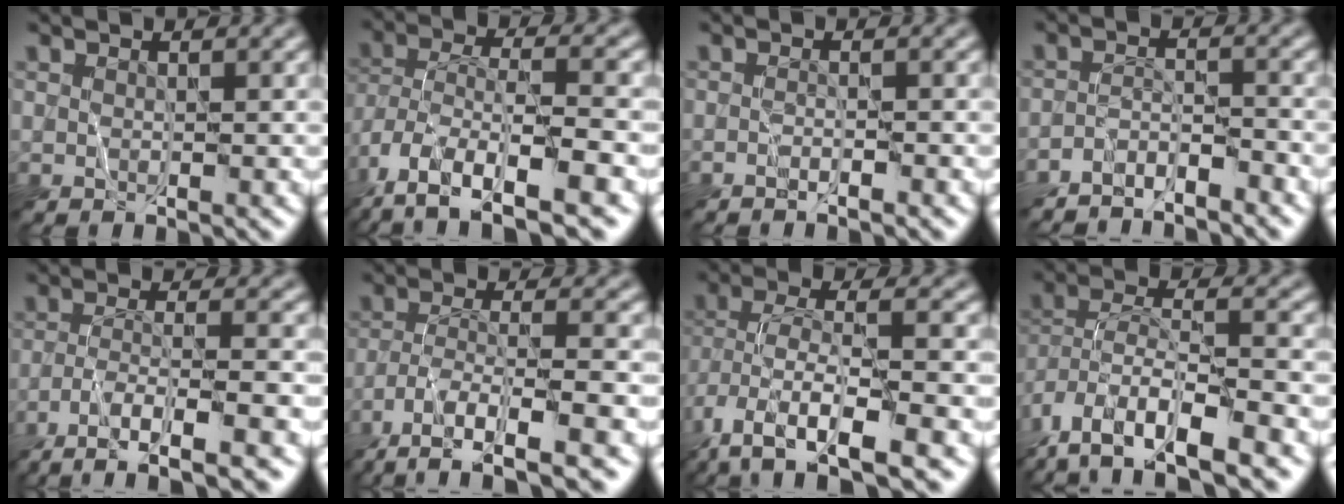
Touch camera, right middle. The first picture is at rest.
{"total": 12.2, "force": [-7.0, 4.8, 8.7], "torque": [-0.183, -0.006, -0.112]}
{"total": 1.0, "force": [-0.9, 0.1, 0.5], "torque": [-0.003, 0.002, -0.022]}
{"total": 3.3, "force": [-3.2, 0.4, 0.8], "torque": [-0.013, 0.003, -0.061]}
{"total": 7.4, "force": [-4.6, 1.5, 5.6], "torque": [-0.082, 0.009, -0.080]}
{"total": 9.5, "force": [-6.3, 2.5, 6.6], "torque": [-0.118, -0.002, -0.106]}
{"total": 10.3, "force": [-5.3, 3.9, 8.0], "torque": [-0.156, -0.004, -0.095]}
{"total": 12.6, "force": [-8.2, 4.5, 8.4], "torque": [-0.166, 0.001, -0.137]}